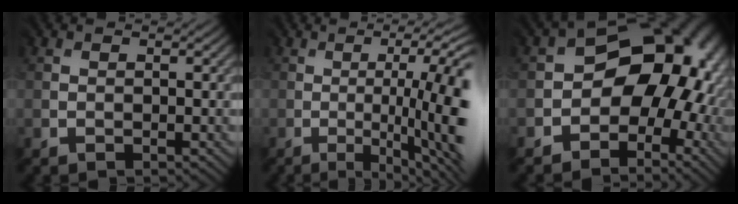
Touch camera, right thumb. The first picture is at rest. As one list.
[{"total": 11.9, "force": [-1.9, 2.5, 11.5], "torque": [-0.140, 0.009, -0.013]}, {"total": 12.7, "force": [-1.6, 9.2, 8.7], "torque": [-0.078, -0.003, -0.028]}]